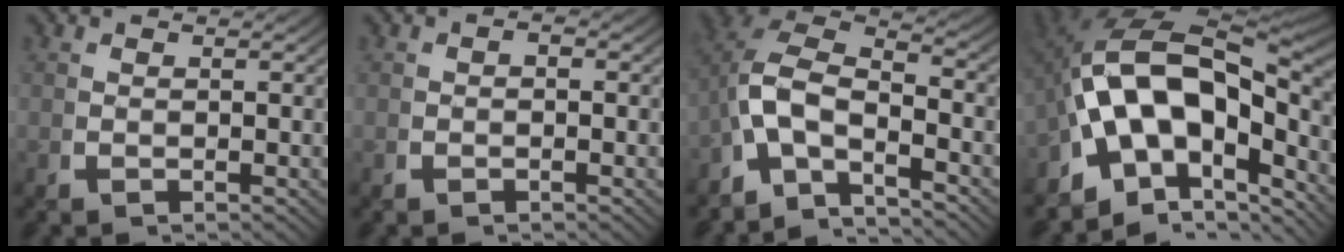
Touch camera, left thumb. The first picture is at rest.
{"total": 0.5, "force": [-0.3, 0.2, 0.3], "torque": [-0.006, 0.000, -0.008]}
{"total": 11.7, "force": [-1.0, 8.9, 7.6], "torque": [-0.179, -0.032, -0.027]}
{"total": 19.2, "force": [-2.2, 12.6, 14.3], "torque": [-0.270, -0.053, -0.016]}